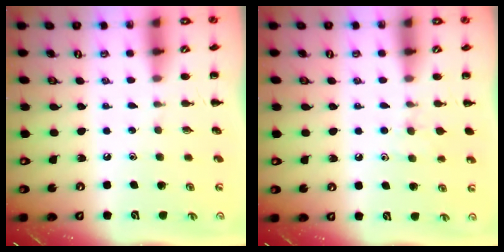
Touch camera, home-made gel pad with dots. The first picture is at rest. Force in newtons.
{"total": 6.5, "press": 6.2, "slide": 1.9}